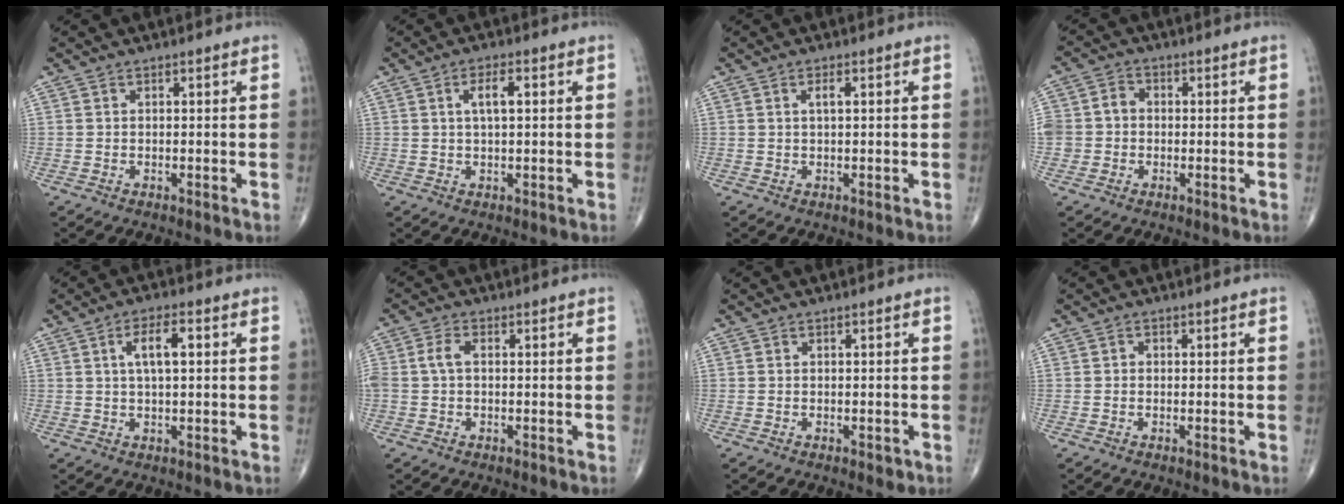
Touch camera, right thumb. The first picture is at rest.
{"total": 4.0, "force": [1.0, 1.3, 3.6], "torque": [-0.066, 0.005, 0.017]}
{"total": 1.6, "force": [0.5, 0.4, 1.5], "torque": [-0.030, 0.002, 0.007]}
{"total": 5.7, "force": [-0.6, 5.2, 2.4], "torque": [-0.036, 0.022, -0.014]}
{"total": 5.8, "force": [1.4, 2.1, 5.2], "torque": [-0.093, 0.006, 0.023]}
{"total": 3.5, "force": [0.2, 2.2, 2.8], "torque": [-0.073, 0.012, 0.002]}
{"total": 0.9, "force": [-0.3, 0.5, 0.6], "torque": [-0.004, -0.001, -0.003]}
{"total": 0.5, "force": [-0.1, 0.5, 0.2], "torque": [0.002, 0.001, -0.005]}